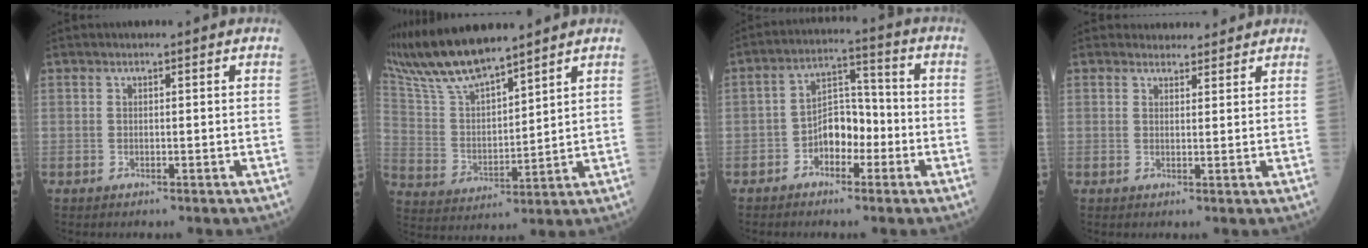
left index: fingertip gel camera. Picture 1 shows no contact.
{"total": 13.9, "force": [12.4, 1.5, 6.2], "torque": [-0.135, 0.007, 0.248]}
{"total": 6.6, "force": [-2.8, 3.7, 4.7], "torque": [-0.081, 0.021, -0.055]}
{"total": 3.4, "force": [3.2, 1.1, -0.1], "torque": [0.004, 0.005, 0.039]}